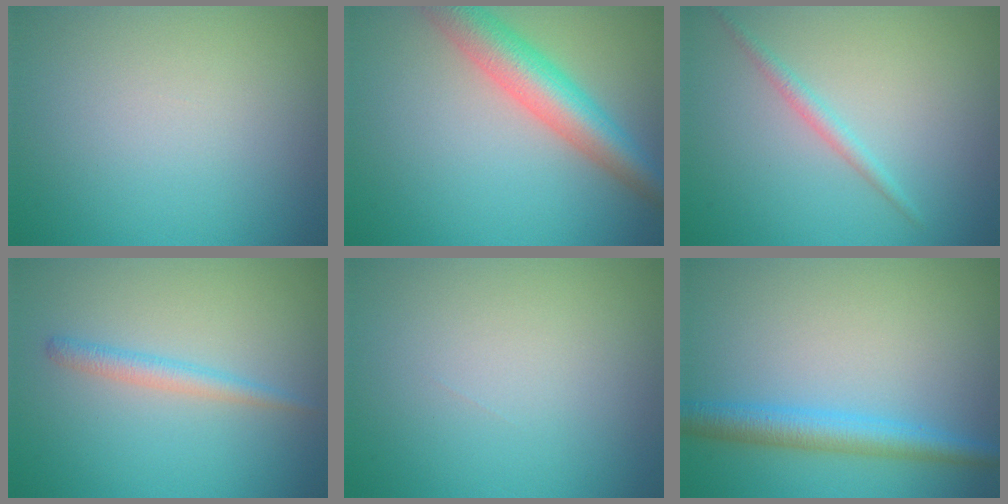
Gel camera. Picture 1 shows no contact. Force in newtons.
{"total": 6.1, "press": 6.1, "slide": 0.2}
{"total": 1.3, "press": 1.3, "slide": 0.1}
{"total": 1.7, "press": 1.7, "slide": 0.0}
{"total": 0.0}
{"total": 3.7, "press": 3.7, "slide": 0.1}